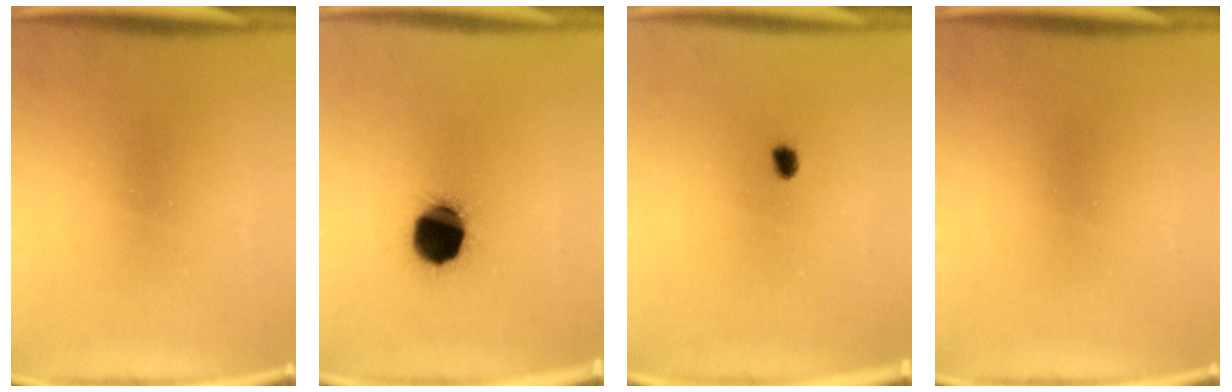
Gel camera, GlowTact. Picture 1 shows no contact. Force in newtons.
{"total": 13.7}
{"total": 1.7}
{"total": 0.0}